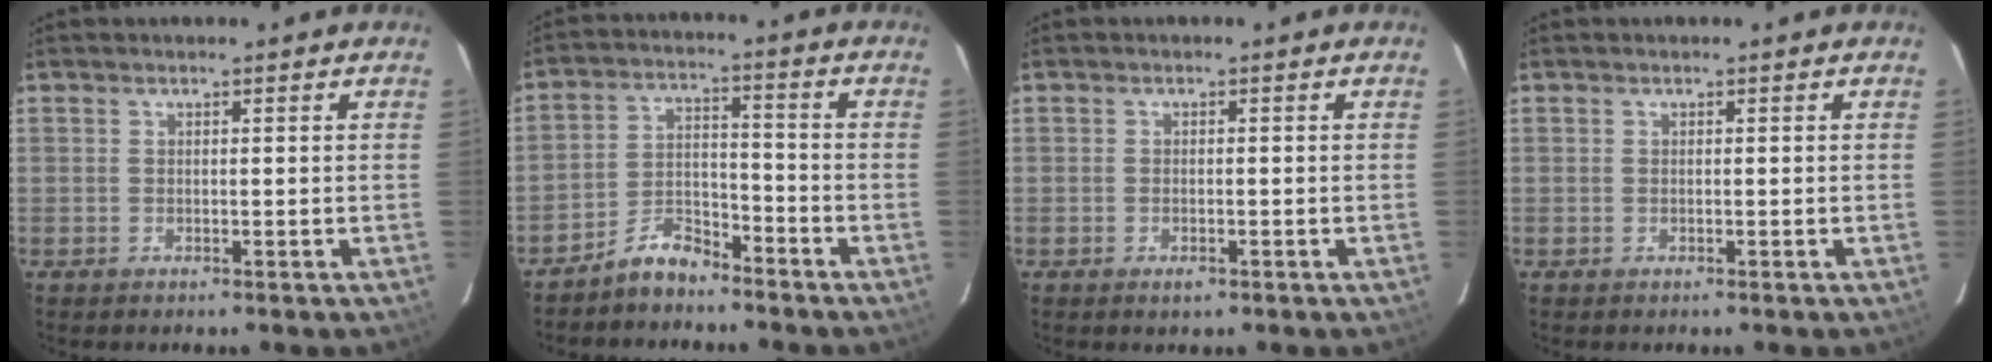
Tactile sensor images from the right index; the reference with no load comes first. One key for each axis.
{"total": 6.3, "fx": -5.5, "fy": 2.5, "fz": 1.8, "tx": -0.046, "ty": 0.027, "tz": -0.100}
{"total": 1.6, "fx": -0.9, "fy": 0.9, "fz": 1.0, "tx": -0.018, "ty": -0.001, "tz": -0.014}
{"total": 0.0}